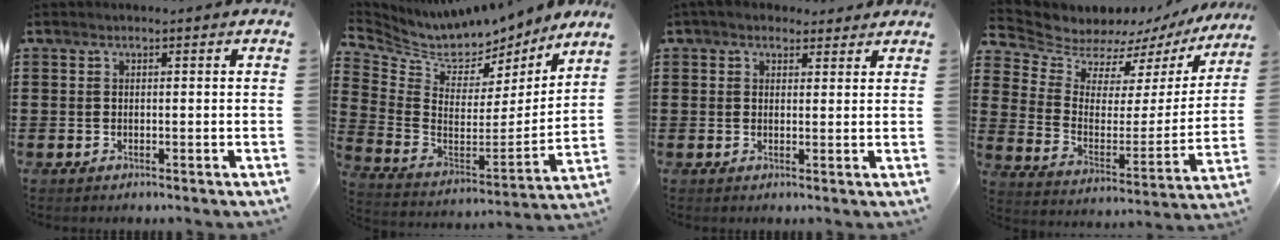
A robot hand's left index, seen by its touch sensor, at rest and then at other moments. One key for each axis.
{"total": 7.5, "fx": 6.9, "fy": 2.5, "fz": 1.4, "tx": -0.073, "ty": -0.064, "tz": 0.119}
{"total": 3.0, "fx": 2.5, "fy": 1.5, "fz": 0.8, "tx": -0.024, "ty": 0.001, "tz": 0.047}
{"total": 6.5, "fx": 6.0, "fy": 2.4, "fz": 0.5, "tx": -0.046, "ty": -0.052, "tz": 0.102}